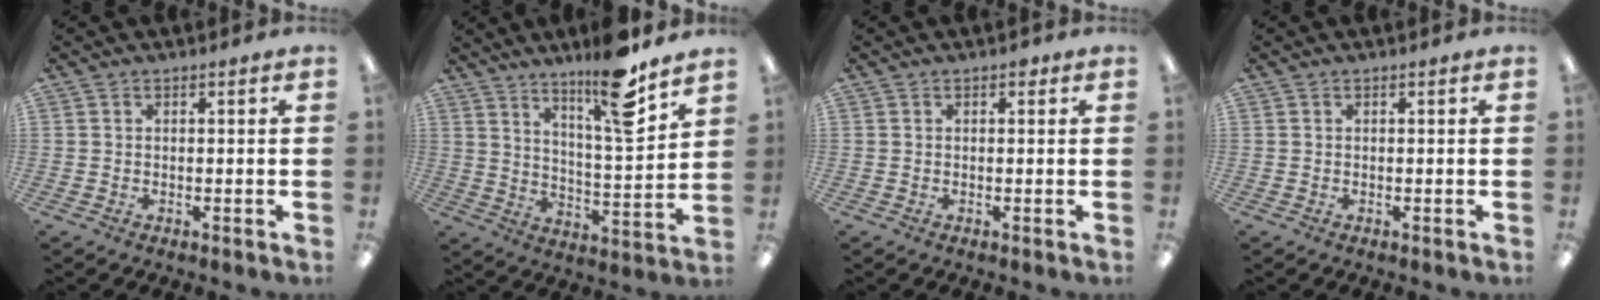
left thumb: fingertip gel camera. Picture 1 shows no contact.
{"total": 14.9, "force": [11.1, 2.6, 9.7], "torque": [-0.152, -0.070, 0.177]}
{"total": 0.8, "force": [0.4, 0.5, 0.5], "torque": [-0.002, -0.001, 0.005]}
{"total": 0.0}